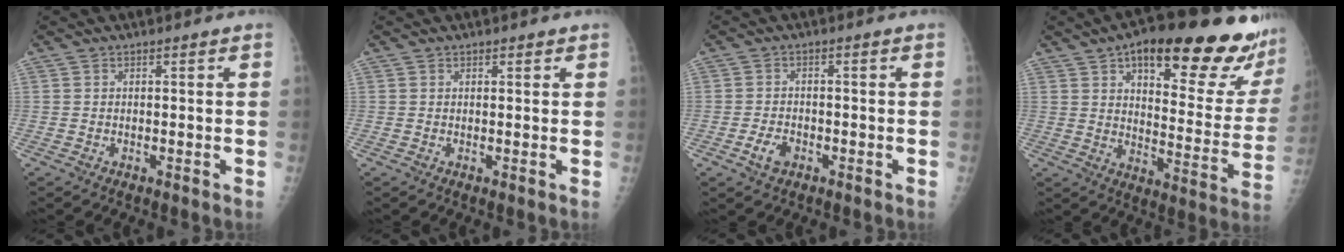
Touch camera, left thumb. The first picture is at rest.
{"total": 0.8, "force": [0.5, 0.4, 0.4], "torque": [-0.001, -0.002, 0.005]}
{"total": 3.4, "force": [-1.7, 2.2, 2.0], "torque": [-0.034, 0.011, -0.028]}
{"total": 26.6, "force": [17.7, 8.6, 17.9], "torque": [-0.199, -0.060, 0.235]}